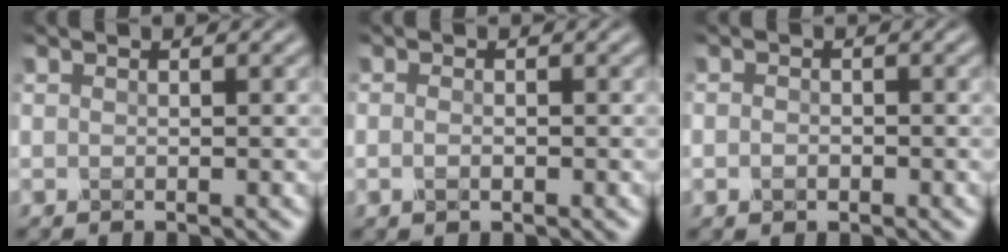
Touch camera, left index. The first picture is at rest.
{"total": 0.9, "force": [-0.3, 0.5, 0.7], "torque": [-0.017, -0.001, -0.006]}
{"total": 1.0, "force": [-0.4, 0.8, 0.6], "torque": [-0.011, -0.001, -0.009]}